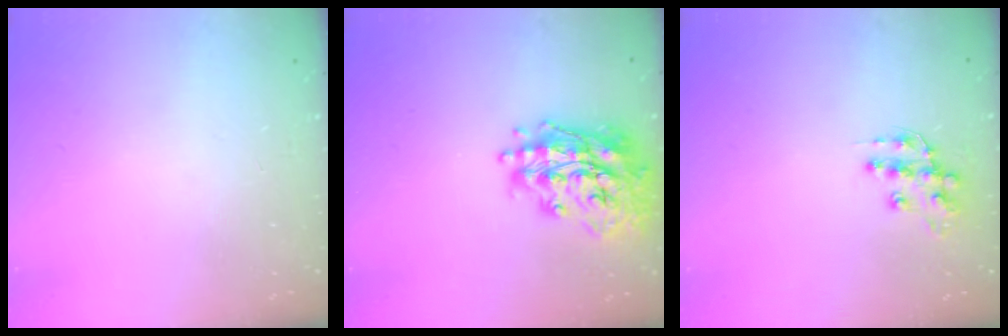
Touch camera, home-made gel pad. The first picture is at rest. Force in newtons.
{"total": 19.9, "press": 19.8, "slide": 2.1}
{"total": 11.6, "press": 11.5, "slide": 0.9}